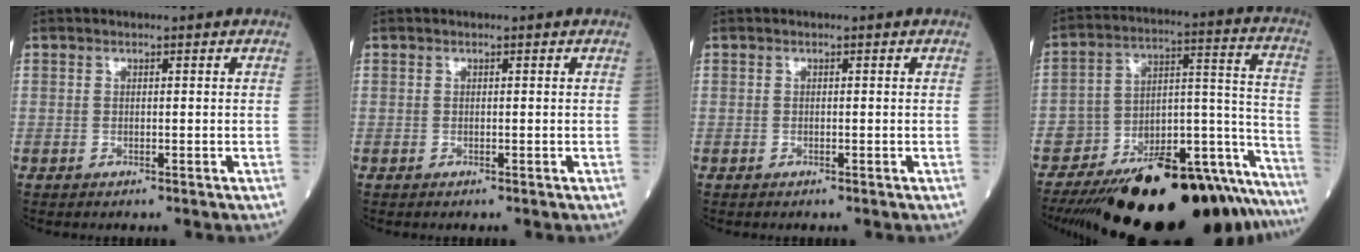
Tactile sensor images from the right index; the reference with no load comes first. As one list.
[{"total": 0.0}, {"total": 0.0}, {"total": 30.3, "force": [-24.8, 5.8, 16.4], "torque": [-0.168, 0.007, -0.353]}]